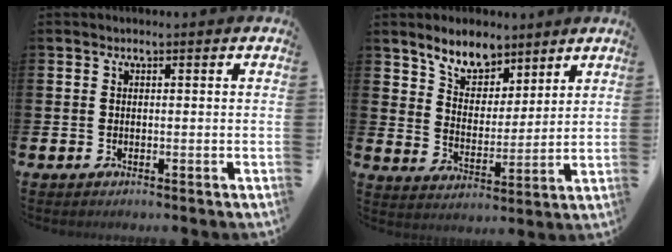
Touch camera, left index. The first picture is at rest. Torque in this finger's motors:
{"motor_torque": [1.23, -0.93, 0.20, 0.08]}